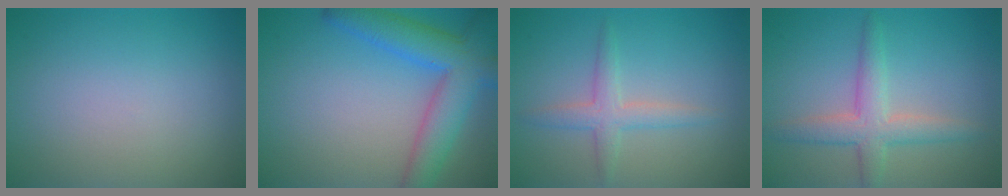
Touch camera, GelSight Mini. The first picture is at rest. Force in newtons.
{"total": 6.9, "press": 6.9, "slide": 0.4}
{"total": 2.5, "press": 2.5, "slide": 0.1}
{"total": 3.7, "press": 3.7, "slide": 0.2}